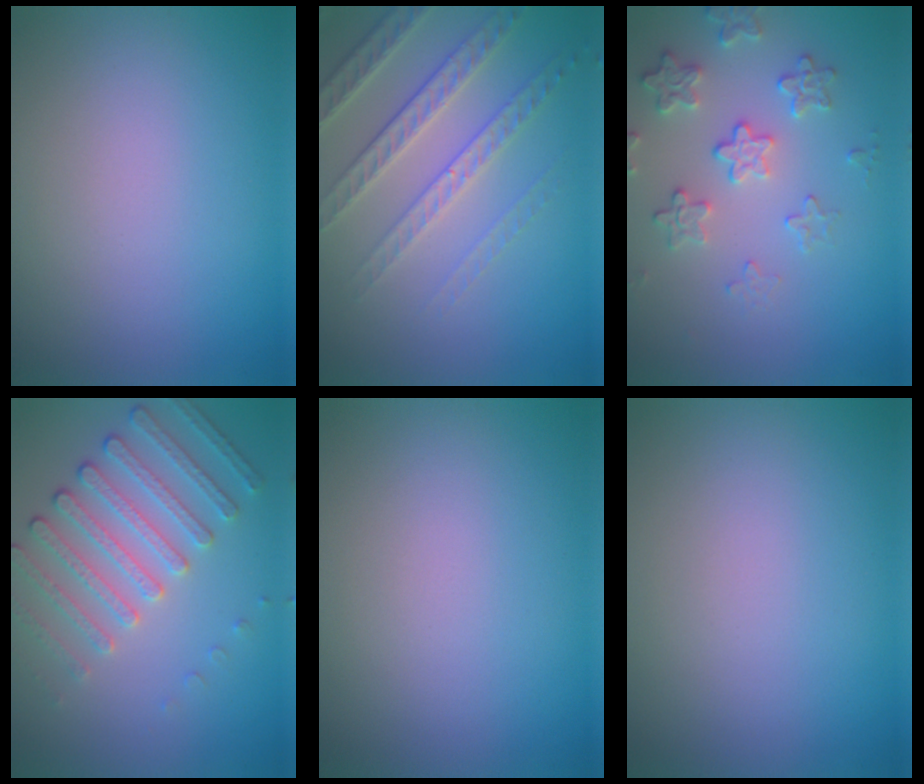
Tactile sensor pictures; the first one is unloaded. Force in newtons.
{"total": 4.1, "press": 4.0, "slide": 1.0}
{"total": 3.1, "press": 3.0, "slide": 0.6}
{"total": 4.2, "press": 3.8, "slide": 1.8}
{"total": 0.0}
{"total": 0.0}